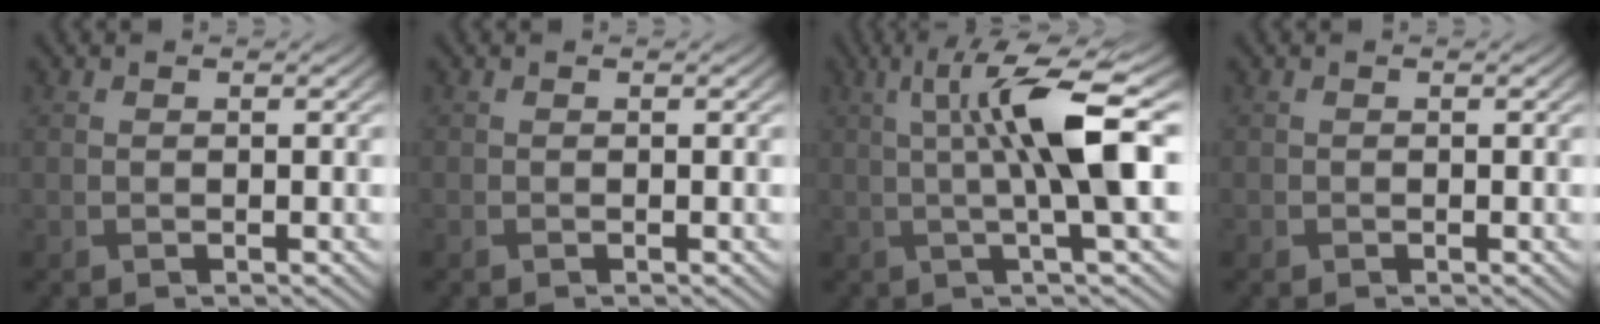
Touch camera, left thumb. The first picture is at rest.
{"total": 0.0}
{"total": 10.1, "force": [1.3, 1.5, 9.9], "torque": [-0.161, 0.012, 0.022]}
{"total": 0.0}